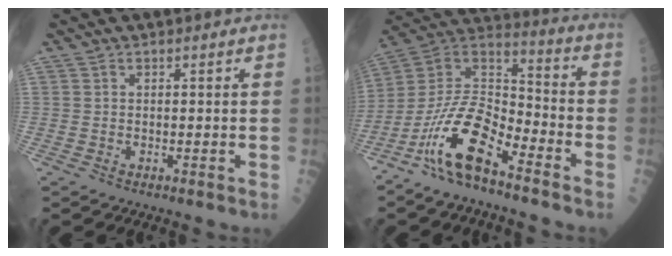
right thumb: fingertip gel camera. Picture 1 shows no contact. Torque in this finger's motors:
{"motor_torque": [0.62, 0.71, 1.49, -1.09, 0.41]}